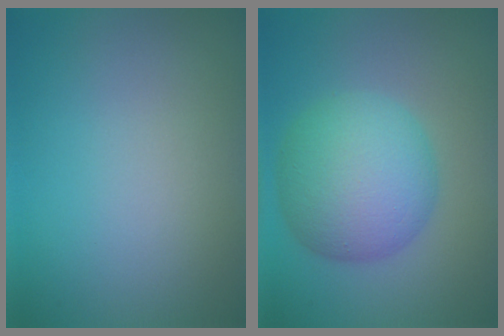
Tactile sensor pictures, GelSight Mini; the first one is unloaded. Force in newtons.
{"total": 8.4, "press": 8.4, "slide": 0.0}